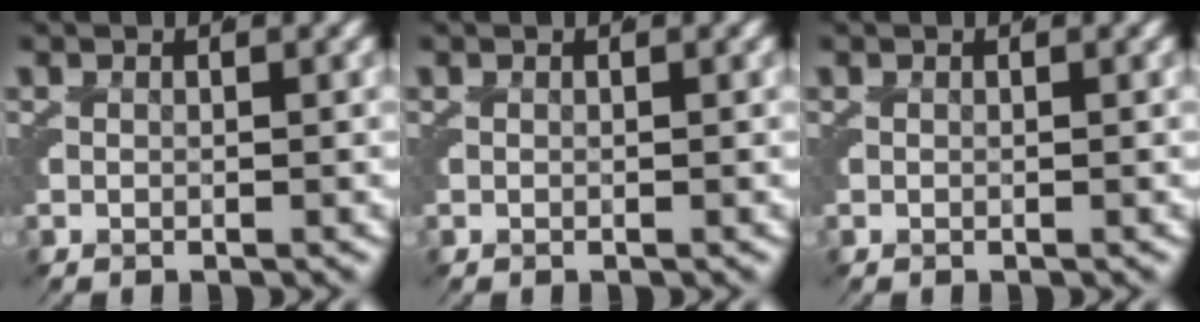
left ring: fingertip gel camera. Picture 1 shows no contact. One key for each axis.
{"total": 0.0}
{"total": 0.0}